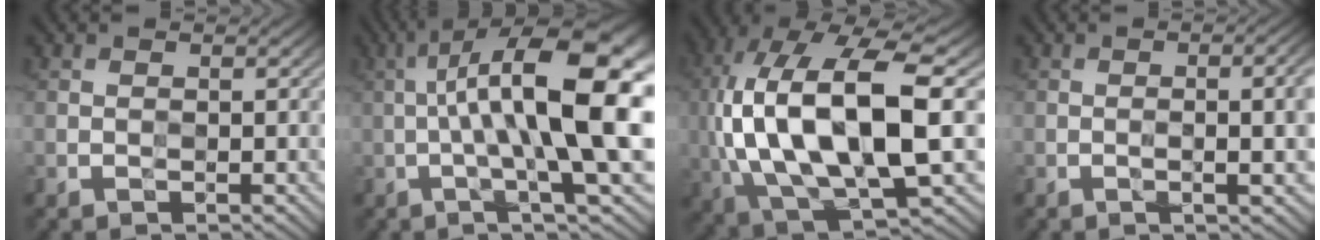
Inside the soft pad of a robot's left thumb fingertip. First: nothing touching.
{"total": 17.0, "force": [1.4, 4.2, 16.4], "torque": [-0.261, 0.030, 0.026]}
{"total": 19.3, "force": [0.7, 8.4, 17.4], "torque": [-0.364, 0.011, 0.019]}
{"total": 6.5, "force": [-0.7, 1.7, 6.2], "torque": [-0.086, -0.001, -0.007]}